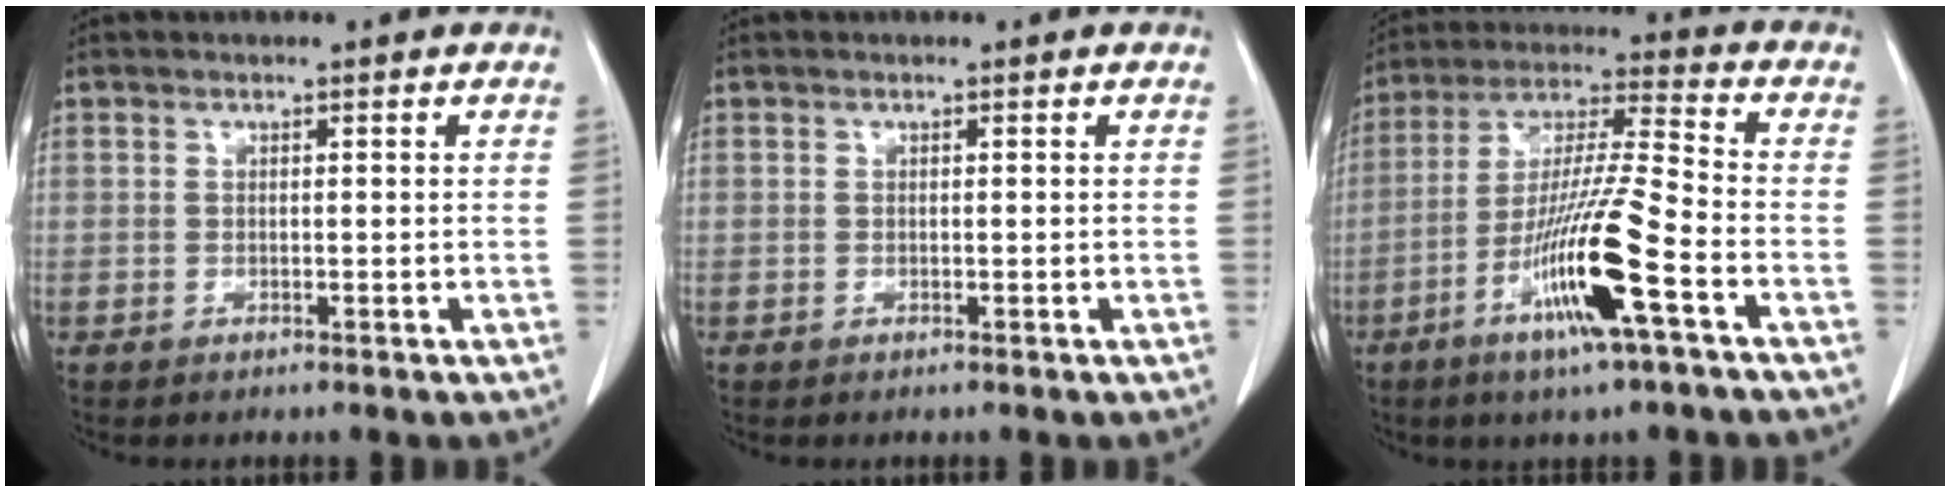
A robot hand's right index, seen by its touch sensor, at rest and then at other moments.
{"total": 0.0}
{"total": 15.0, "force": [-6.4, -0.1, 13.6], "torque": [-0.269, -0.015, -0.119]}